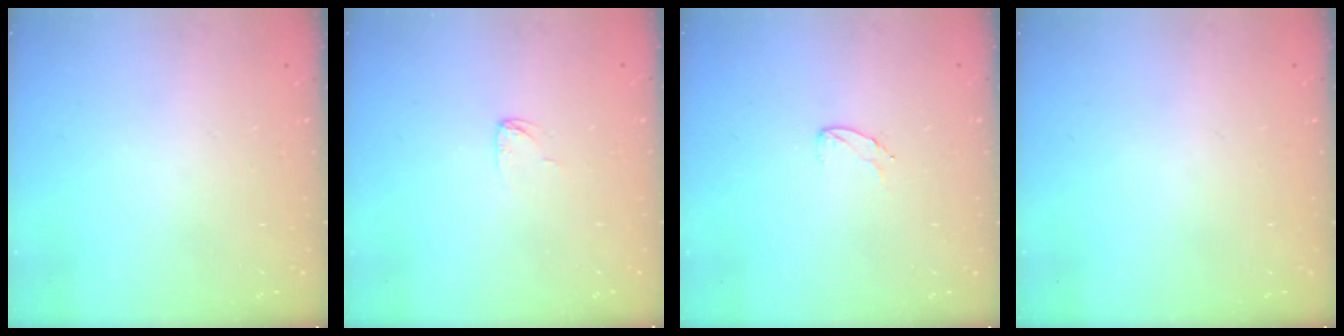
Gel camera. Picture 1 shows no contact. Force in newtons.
{"total": 3.1, "press": 3.1, "slide": 0.2}
{"total": 5.0, "press": 4.9, "slide": 0.4}
{"total": 0.0}